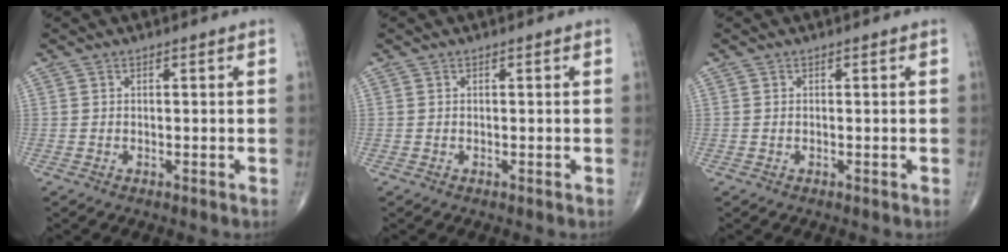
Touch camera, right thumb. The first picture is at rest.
{"total": 0.0}
{"total": 0.0}